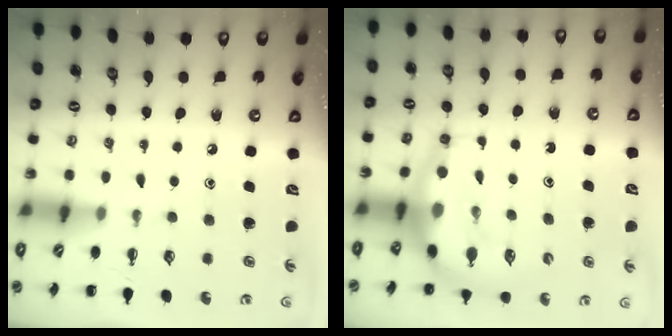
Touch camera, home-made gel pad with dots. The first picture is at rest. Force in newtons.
{"total": 9.3, "press": 9.0, "slide": 2.2}